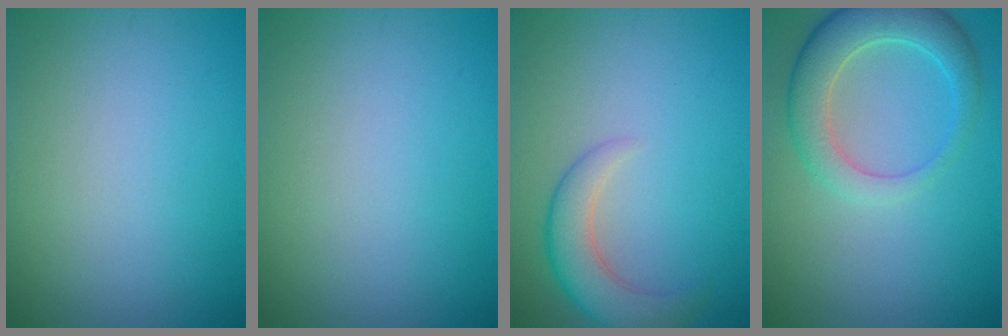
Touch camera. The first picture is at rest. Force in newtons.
{"total": 0.0}
{"total": 4.0, "press": 3.9, "slide": 0.3}
{"total": 5.0, "press": 5.0, "slide": 0.5}